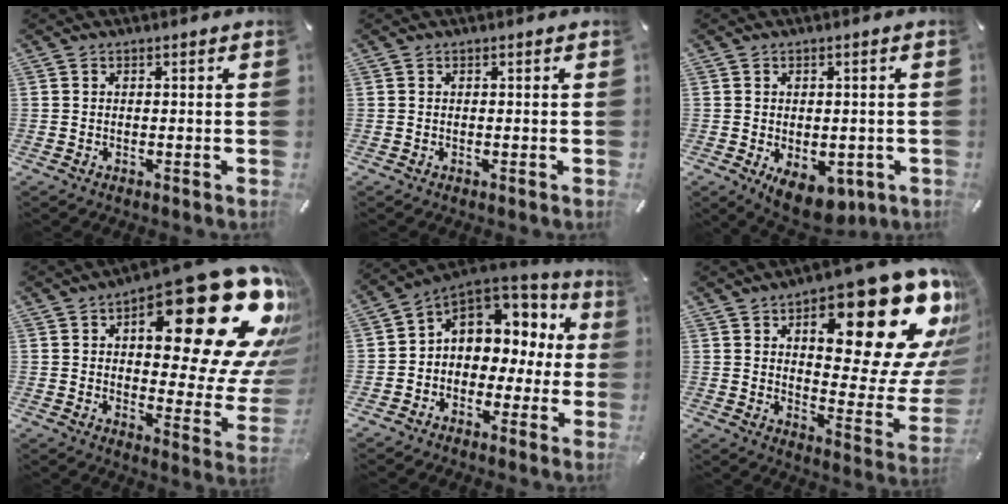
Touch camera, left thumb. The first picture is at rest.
{"total": 0.0}
{"total": 7.6, "force": [-3.1, 4.4, 5.5], "torque": [-0.066, 0.006, -0.047]}
{"total": 32.8, "force": [15.0, 13.2, 26.0], "torque": [-0.313, -0.121, 0.257]}
{"total": 9.4, "force": [3.0, 7.8, 4.3], "torque": [-0.078, -0.017, 0.060]}
{"total": 29.5, "force": [14.3, 13.2, 22.2], "torque": [-0.282, -0.095, 0.239]}